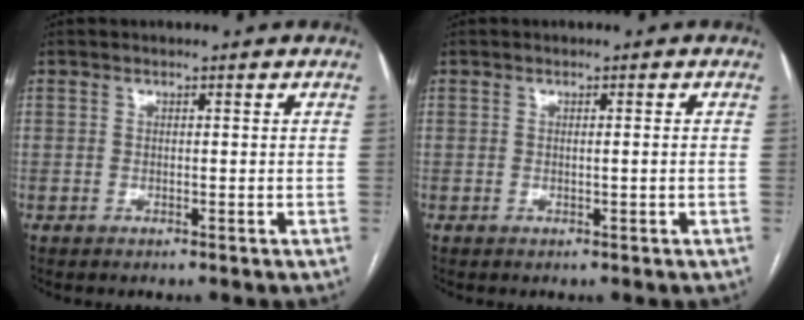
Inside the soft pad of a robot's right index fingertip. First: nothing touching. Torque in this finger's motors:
{"motor_torque": [-0.14, -0.10, -0.03, -0.01]}